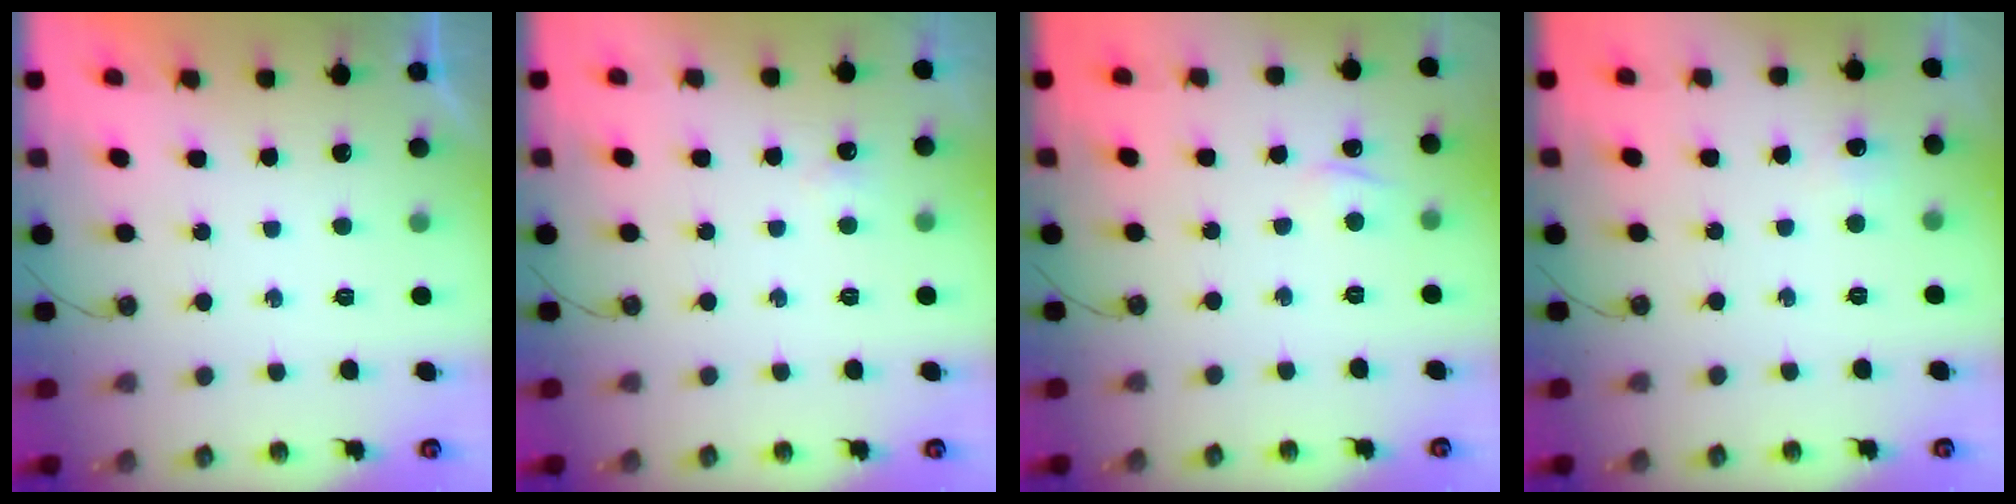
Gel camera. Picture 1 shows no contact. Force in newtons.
{"total": 2.8, "press": 2.7, "slide": 0.5}
{"total": 4.5, "press": 4.4, "slide": 0.6}
{"total": 4.2, "press": 4.2, "slide": 0.5}